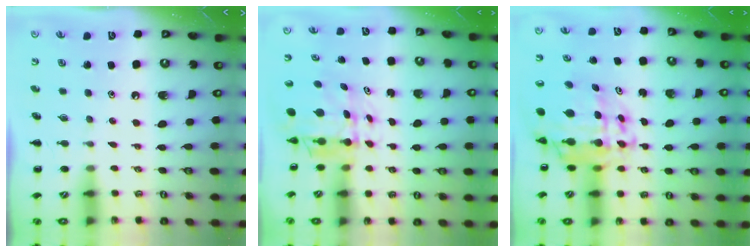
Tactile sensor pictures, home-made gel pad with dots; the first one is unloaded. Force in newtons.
{"total": 6.3, "press": 6.0, "slide": 1.9}
{"total": 13.9, "press": 13.2, "slide": 4.4}